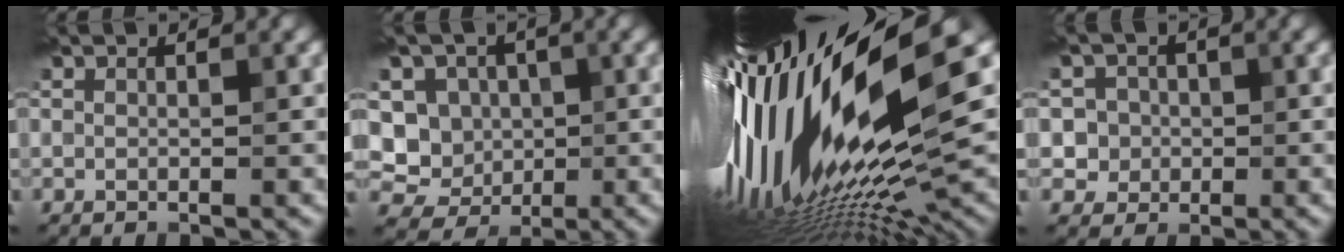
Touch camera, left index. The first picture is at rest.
{"total": 7.4, "force": [-0.2, 6.8, 2.8], "torque": [-0.043, 0.018, -0.042]}
{"total": 20.5, "force": [1.3, 5.5, 19.7], "torque": [-0.363, -0.044, 0.024]}
{"total": 4.5, "force": [0.9, 4.1, 1.4], "torque": [-0.013, 0.009, 0.001]}